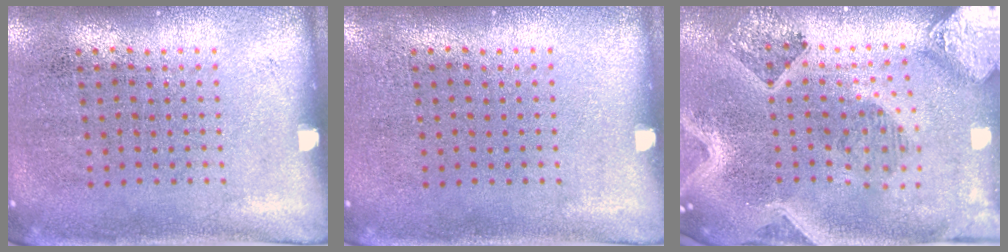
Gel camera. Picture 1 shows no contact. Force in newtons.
{"total": 0.0}
{"total": 3.7, "press": 3.0, "slide": 2.2}